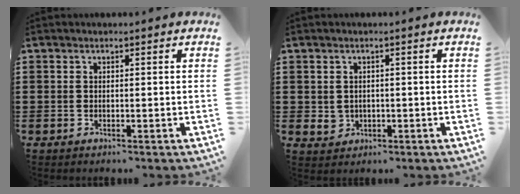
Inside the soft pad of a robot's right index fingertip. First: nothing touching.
{"total": 2.0, "force": [0.0, 1.9, 0.8], "torque": [-0.021, 0.007, -0.001]}